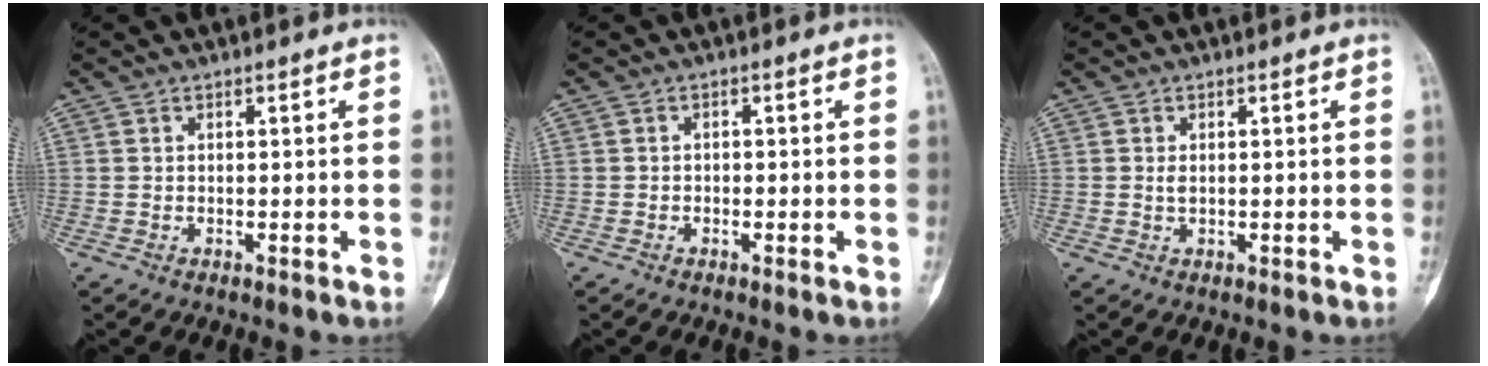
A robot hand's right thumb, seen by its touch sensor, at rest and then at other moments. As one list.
[{"total": 0.8, "force": [-0.5, 0.7, 0.1], "torque": [0.006, 0.005, -0.016]}, {"total": 0.9, "force": [0.2, 0.6, 0.7], "torque": [-0.008, 0.002, 0.003]}]